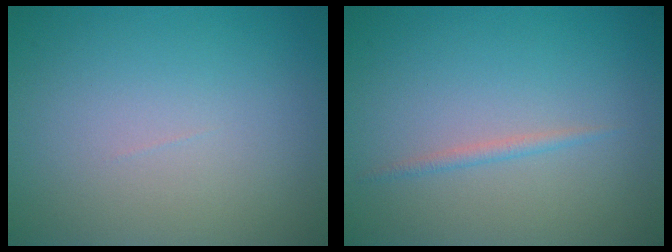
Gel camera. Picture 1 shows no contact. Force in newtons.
{"total": 0.8, "press": 0.8, "slide": 0.0}